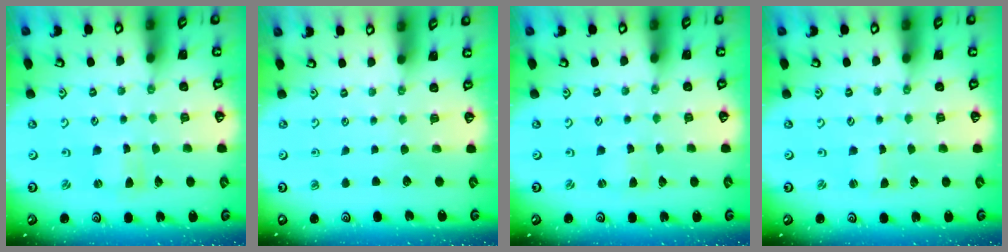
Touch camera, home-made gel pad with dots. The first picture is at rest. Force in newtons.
{"total": 0.0}
{"total": 0.7, "press": 0.7, "slide": 0.2}
{"total": 0.0}